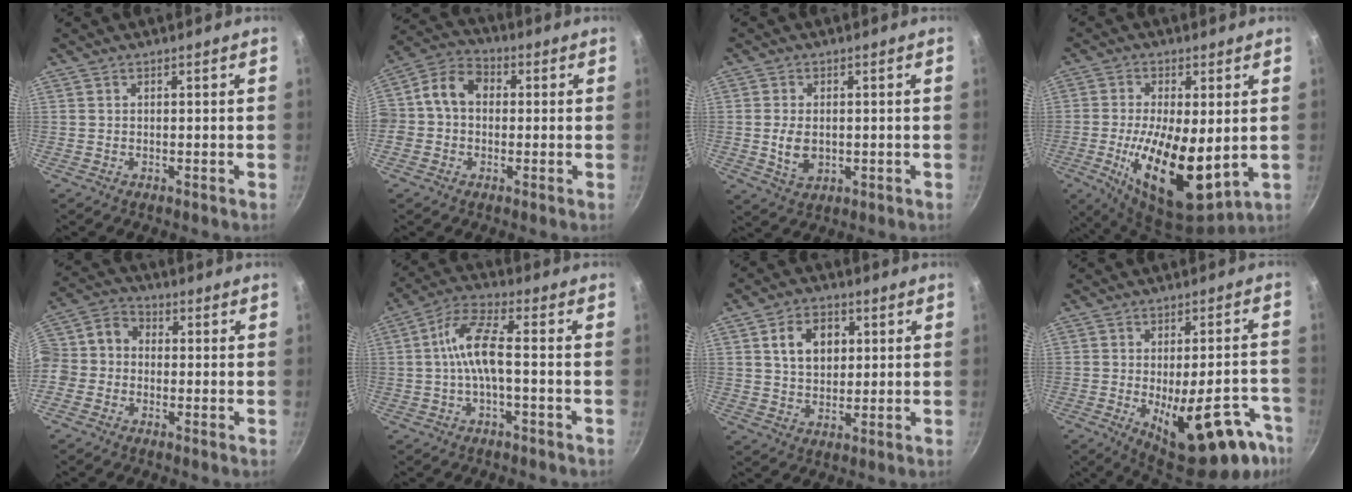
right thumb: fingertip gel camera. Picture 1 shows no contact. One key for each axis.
{"total": 9.0, "fx": 0.2, "fy": 7.3, "fz": 5.3, "tx": -0.072, "ty": 0.024, "tz": -0.022}
{"total": 5.5, "fx": -0.3, "fy": 3.6, "fz": 4.1, "tx": -0.074, "ty": -0.004, "tz": 0.001}
{"total": 16.5, "fx": -1.6, "fy": 7.1, "fz": 14.8, "tx": -0.253, "ty": -0.014, "tz": -0.019}
{"total": 9.4, "fx": -1.8, "fy": 8.0, "fz": 4.6, "tx": -0.079, "ty": 0.036, "tz": -0.055}
{"total": 8.3, "fx": -1.1, "fy": 2.4, "fz": 7.9, "tx": -0.170, "ty": 0.031, "tz": -0.032}
{"total": 8.4, "fx": 2.3, "fy": 6.1, "fz": 5.3, "tx": -0.067, "ty": 0.003, "tz": 0.037}
{"total": 20.8, "fx": -9.7, "fy": 8.5, "fz": 16.3, "tx": -0.153, "ty": 0.020, "tz": -0.119}